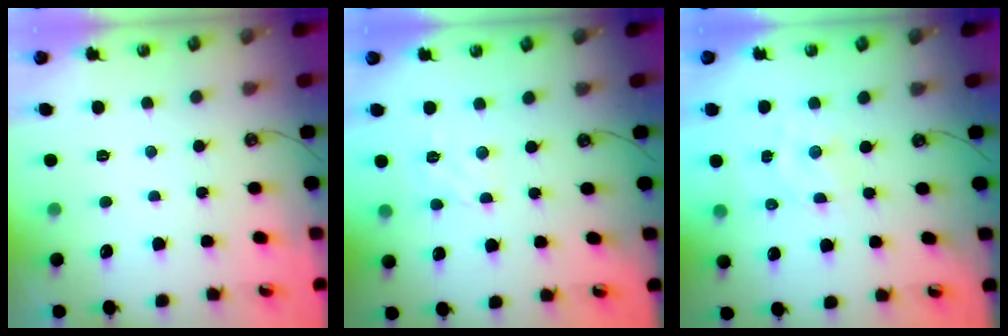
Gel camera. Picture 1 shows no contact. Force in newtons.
{"total": 2.4, "press": 2.4, "slide": 0.3}
{"total": 2.3, "press": 2.3, "slide": 0.3}